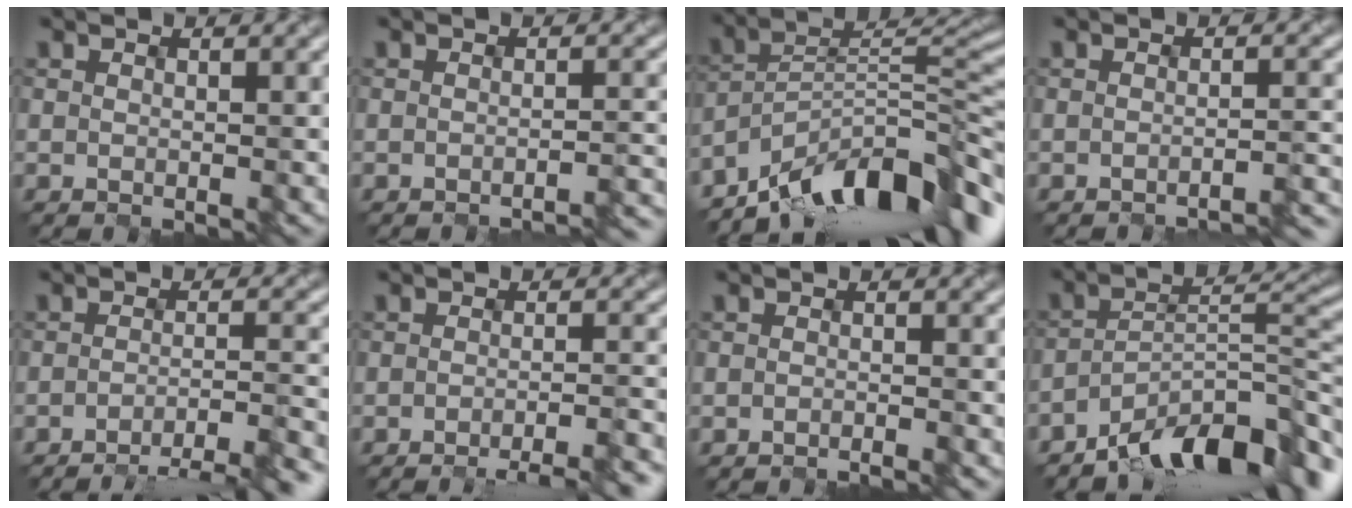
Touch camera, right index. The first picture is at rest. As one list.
[{"total": 2.4, "force": [-2.0, 0.3, 1.4], "torque": [-0.007, 0.002, -0.034]}, {"total": 12.3, "force": [-9.6, 3.5, 6.9], "torque": [-0.095, 0.024, -0.174]}, {"total": 3.1, "force": [-2.7, 0.3, 1.6], "torque": [-0.011, 0.004, -0.042]}, {"total": 5.7, "force": [-4.4, 0.7, 3.7], "torque": [-0.047, 0.005, -0.061]}, {"total": 4.9, "force": [-3.4, 0.7, 3.5], "torque": [-0.037, 0.001, -0.045]}, {"total": 1.3, "force": [-1.3, 0.0, 0.3], "torque": [0.004, -0.005, -0.025]}, {"total": 10.3, "force": [-7.3, 3.0, 6.5], "torque": [-0.093, 0.008, -0.135]}]